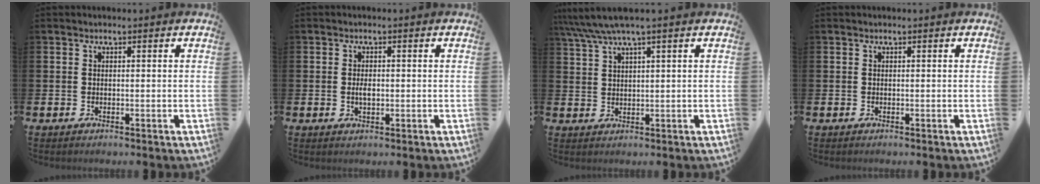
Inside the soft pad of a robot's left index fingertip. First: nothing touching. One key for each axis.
{"total": 1.7, "fx": -0.1, "fy": 0.9, "fz": 1.4, "tx": -0.024, "ty": 0.003, "tz": -0.005}
{"total": 4.6, "fx": 3.5, "fy": 0.0, "fz": 3.0, "tx": -0.070, "ty": -0.002, "tz": 0.064}
{"total": 0.0}